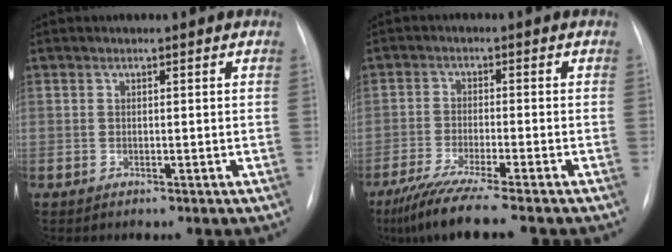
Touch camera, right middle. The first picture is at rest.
{"total": 9.6, "force": [-7.6, -0.8, 5.8], "torque": [-0.095, -0.032, -0.126]}